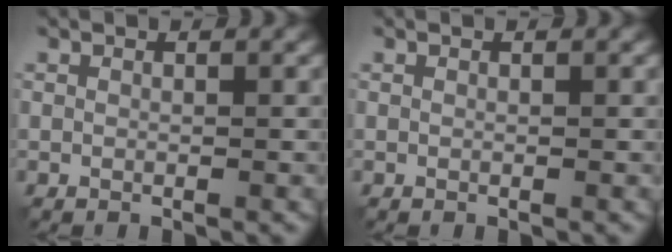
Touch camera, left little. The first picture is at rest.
{"total": 0.0}